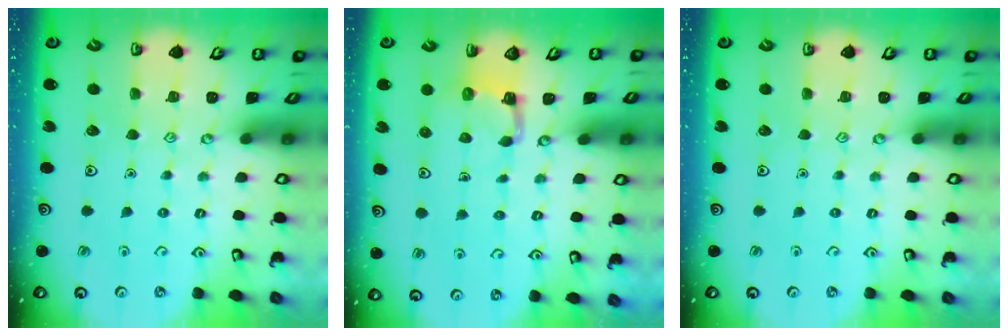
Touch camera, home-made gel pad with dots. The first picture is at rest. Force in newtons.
{"total": 3.4, "press": 3.4, "slide": 0.6}
{"total": 0.0}